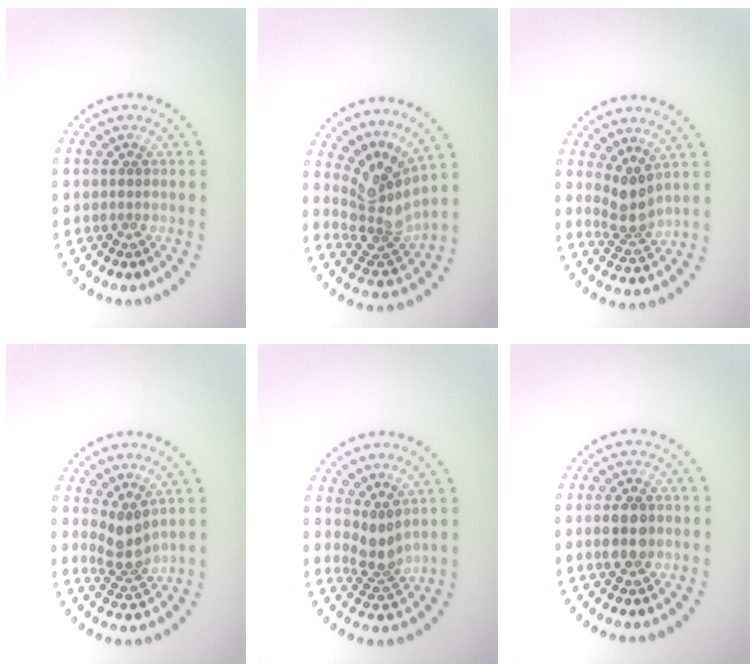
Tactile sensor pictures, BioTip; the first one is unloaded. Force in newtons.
{"total": 4.3, "press": 3.1, "slide": 2.9}
{"total": 3.0, "press": 2.2, "slide": 2.0}
{"total": 2.9, "press": 2.2, "slide": 1.8}
{"total": 2.7, "press": 2.1, "slide": 1.8}
{"total": 3.1, "press": 3.1, "slide": 0.1}